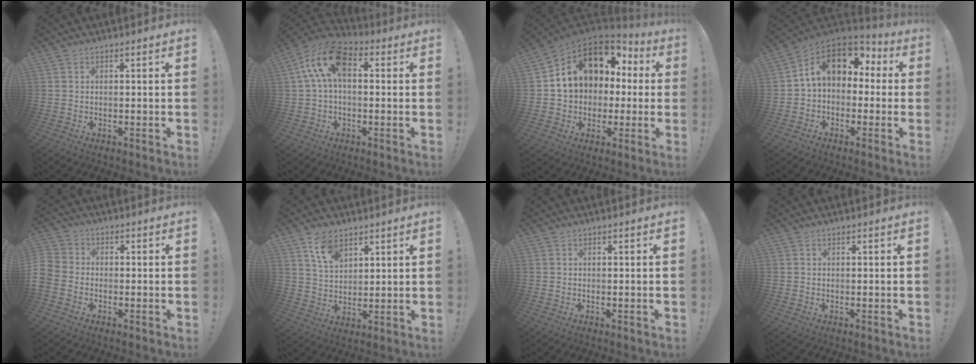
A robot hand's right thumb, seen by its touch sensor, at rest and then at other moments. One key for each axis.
{"total": 13.6, "fx": 3.3, "fy": 7.7, "fz": 10.7, "tx": -0.208, "ty": 0.002, "tz": 0.064}
{"total": 14.8, "fx": 5.0, "fy": 11.4, "fz": 8.1, "tx": -0.121, "ty": -0.015, "tz": 0.102}
{"total": 12.6, "fx": 3.9, "fy": 8.3, "fz": 8.5, "tx": -0.139, "ty": -0.002, "tz": 0.072}
{"total": 5.2, "fx": -2.7, "fy": 3.9, "fz": 2.1, "tx": -0.058, "ty": 0.014, "tz": -0.052}
{"total": 8.9, "fx": 5.9, "fy": 5.2, "fz": 4.2, "tx": -0.071, "ty": -0.026, "tz": 0.111}
{"total": 0.0}
{"total": 0.0}